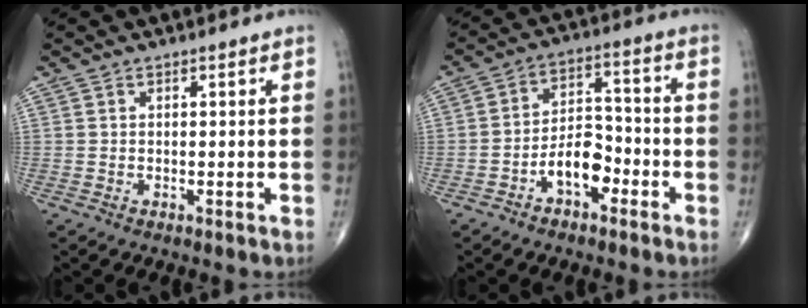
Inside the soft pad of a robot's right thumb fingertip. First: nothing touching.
{"total": 8.1, "force": [-3.9, 4.6, 5.4], "torque": [-0.070, 0.040, -0.073]}